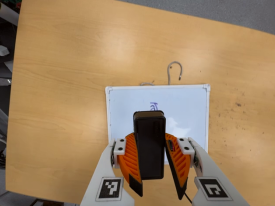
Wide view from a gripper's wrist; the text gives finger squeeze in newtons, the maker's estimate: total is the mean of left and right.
{"total": 8.8, "left": 8.7, "right": 8.8}